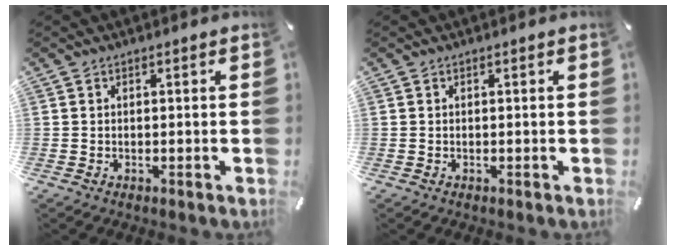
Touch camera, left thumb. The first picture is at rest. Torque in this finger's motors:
{"motor_torque": [0.00, 0.00, 0.00, 0.04, 0.01]}